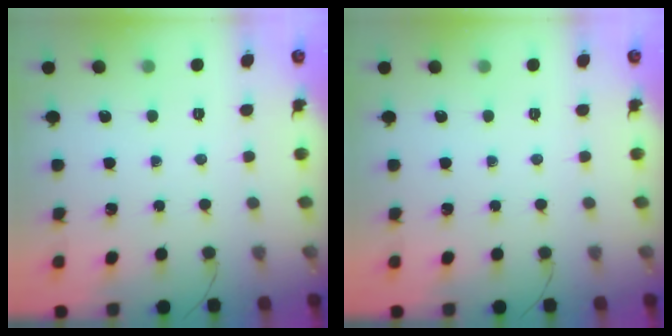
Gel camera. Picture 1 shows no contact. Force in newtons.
{"total": 0.0}